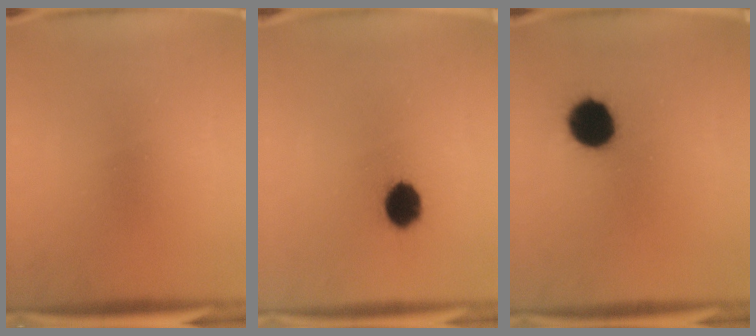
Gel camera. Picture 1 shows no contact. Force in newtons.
{"total": 7.0}
{"total": 11.4}